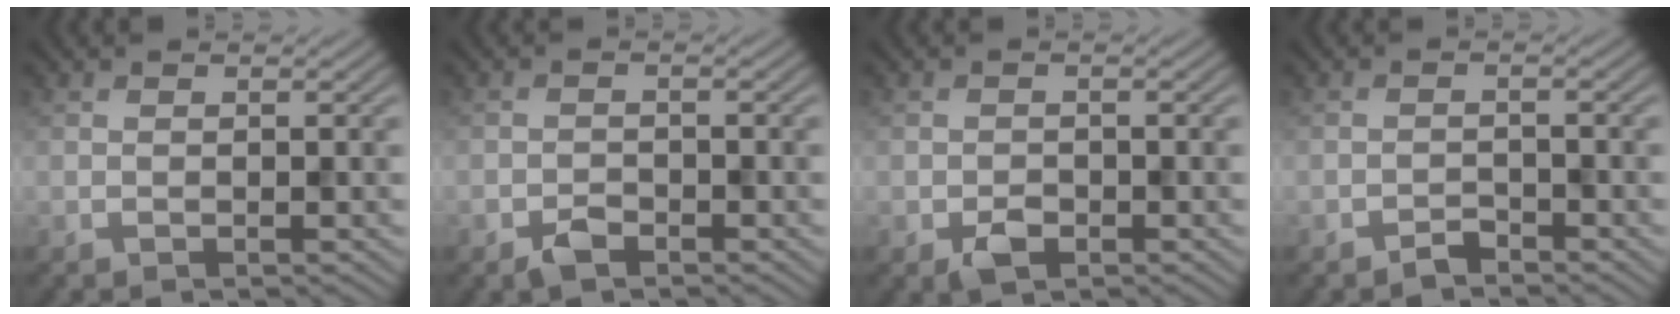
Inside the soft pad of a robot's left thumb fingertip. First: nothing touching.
{"total": 2.1, "force": [-1.5, 1.1, 0.9], "torque": [-0.015, -0.001, -0.032]}
{"total": 2.1, "force": [-1.2, 1.4, 1.1], "torque": [-0.020, -0.004, -0.023]}
{"total": 1.6, "force": [-1.4, 0.5, 0.5], "torque": [-0.005, 0.002, -0.031]}